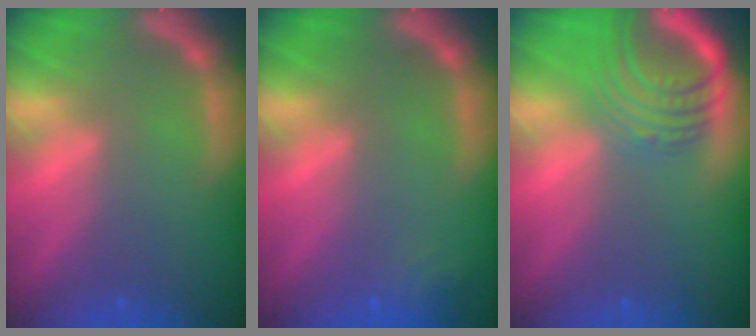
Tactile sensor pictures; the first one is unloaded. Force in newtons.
{"total": 1.9}
{"total": 7.6}